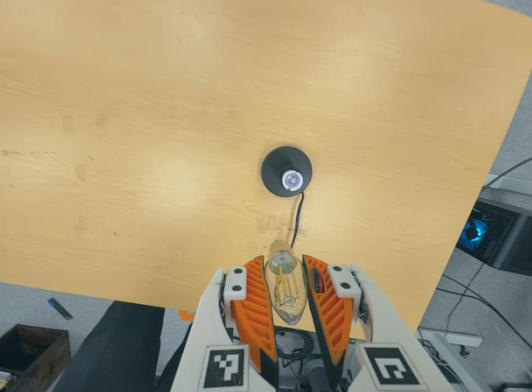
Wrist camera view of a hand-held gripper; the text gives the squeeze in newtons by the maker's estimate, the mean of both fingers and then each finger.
{"total": 14.8, "left": 16.3, "right": 13.2}